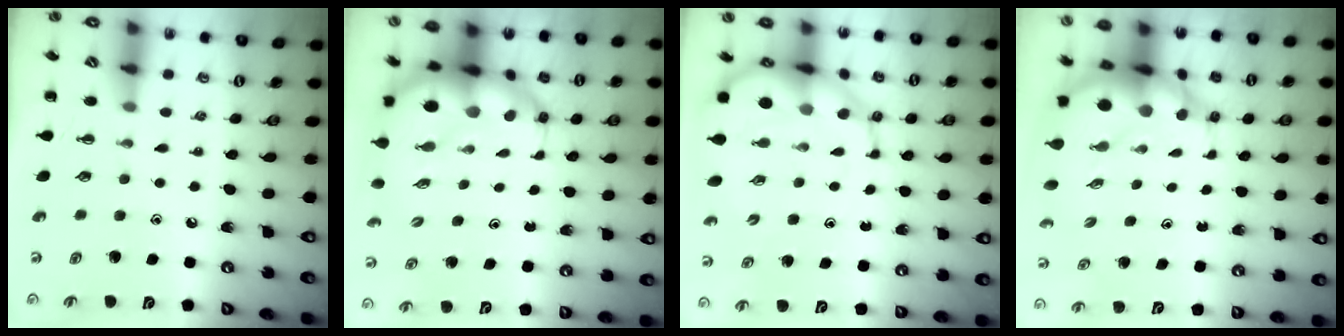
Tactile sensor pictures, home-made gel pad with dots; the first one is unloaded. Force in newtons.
{"total": 10.5, "press": 10.1, "slide": 2.9}
{"total": 13.1, "press": 12.6, "slide": 3.5}
{"total": 10.6, "press": 10.3, "slide": 2.5}